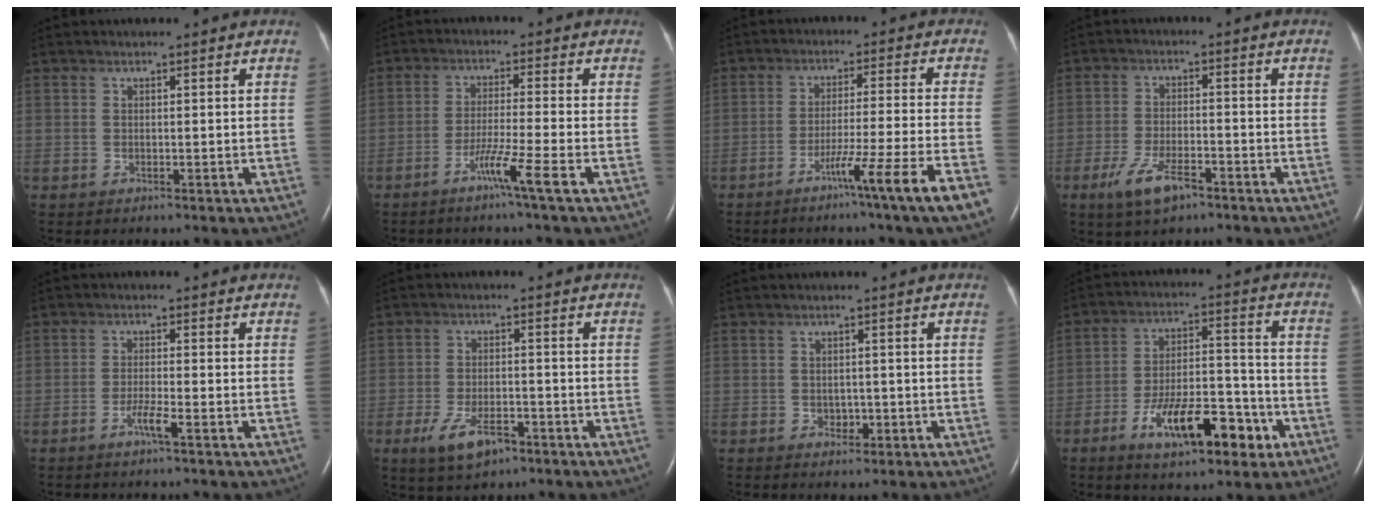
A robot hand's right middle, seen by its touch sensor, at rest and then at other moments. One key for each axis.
{"total": 5.1, "fx": -3.0, "fy": -1.6, "fz": 3.9, "tx": -0.070, "ty": -0.010, "tz": -0.062}
{"total": 9.7, "fx": -5.7, "fy": -2.4, "fz": 7.5, "tx": -0.112, "ty": -0.023, "tz": -0.097}
{"total": 6.5, "fx": -3.9, "fy": 2.1, "fz": 4.6, "tx": -0.101, "ty": -0.007, "tz": -0.068}
{"total": 2.5, "fx": -1.5, "fy": -0.2, "fz": 2.0, "tx": -0.038, "ty": -0.002, "tz": -0.031}
{"total": 6.5, "fx": -3.7, "fy": 2.7, "fz": 4.5, "tx": -0.093, "ty": -0.006, "tz": -0.060}
{"total": 1.6, "fx": -0.6, "fy": 1.2, "fz": 0.8, "tx": -0.007, "ty": 0.004, "tz": -0.004}
{"total": 13.0, "fx": -6.4, "fy": 4.6, "fz": 10.4, "tx": -0.171, "ty": 0.017, "tz": -0.098}